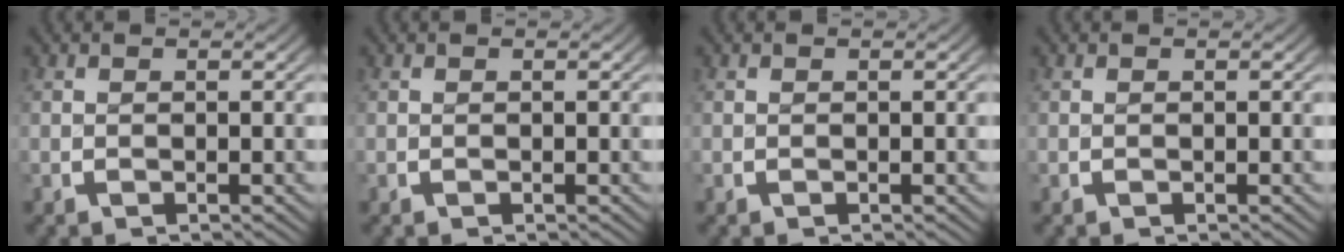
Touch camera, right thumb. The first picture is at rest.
{"total": 0.0}
{"total": 0.0}
{"total": 0.0}